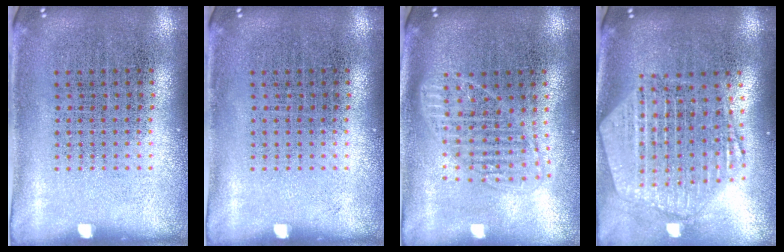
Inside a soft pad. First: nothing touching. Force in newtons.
{"total": 0.0}
{"total": 1.7, "press": 1.5, "slide": 0.8}
{"total": 2.6, "press": 2.2, "slide": 1.4}